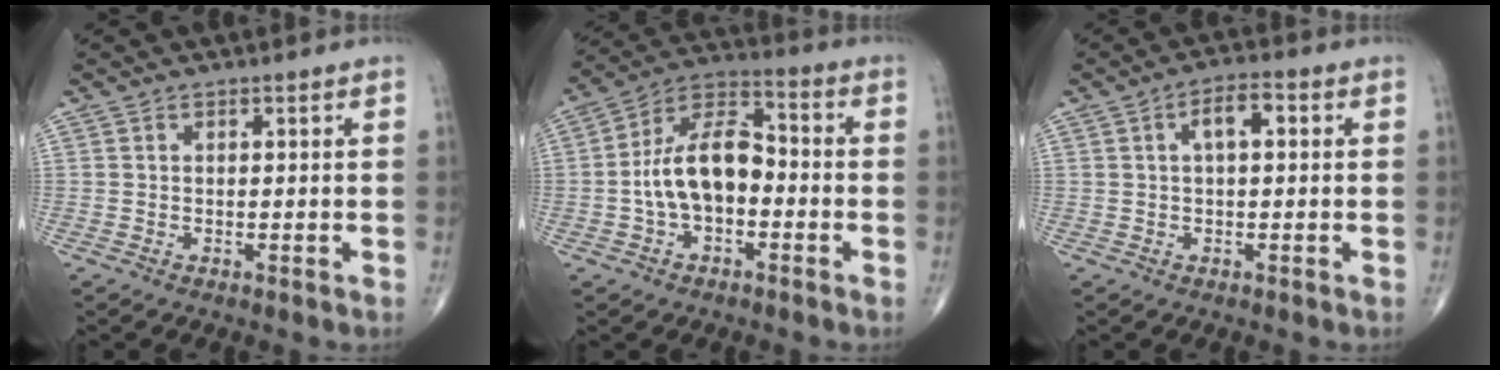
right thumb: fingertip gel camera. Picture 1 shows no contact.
{"total": 12.7, "force": [-1.8, 7.4, 10.2], "torque": [-0.174, 0.046, -0.043]}
{"total": 4.8, "force": [1.1, 2.1, 4.1], "torque": [-0.063, 0.012, 0.014]}